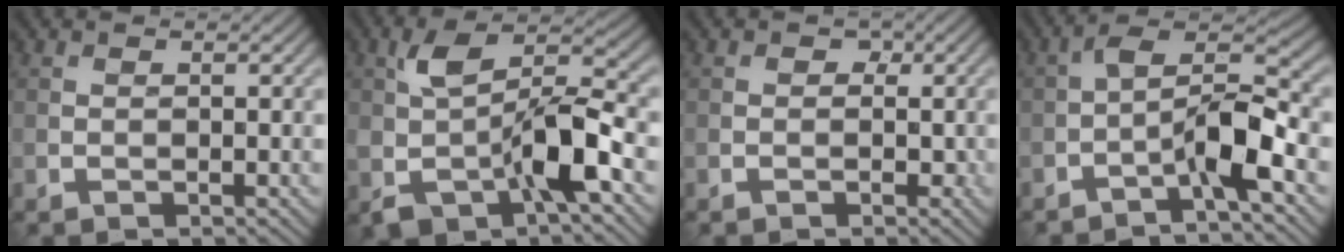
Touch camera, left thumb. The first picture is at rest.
{"total": 11.1, "force": [-2.5, 5.3, 9.4], "torque": [-0.185, 0.008, -0.051]}
{"total": 1.7, "force": [-0.3, 1.4, 0.8], "torque": [-0.003, -0.004, -0.006]}
{"total": 7.4, "force": [-3.4, 2.0, 6.2], "torque": [-0.103, 0.022, -0.073]}